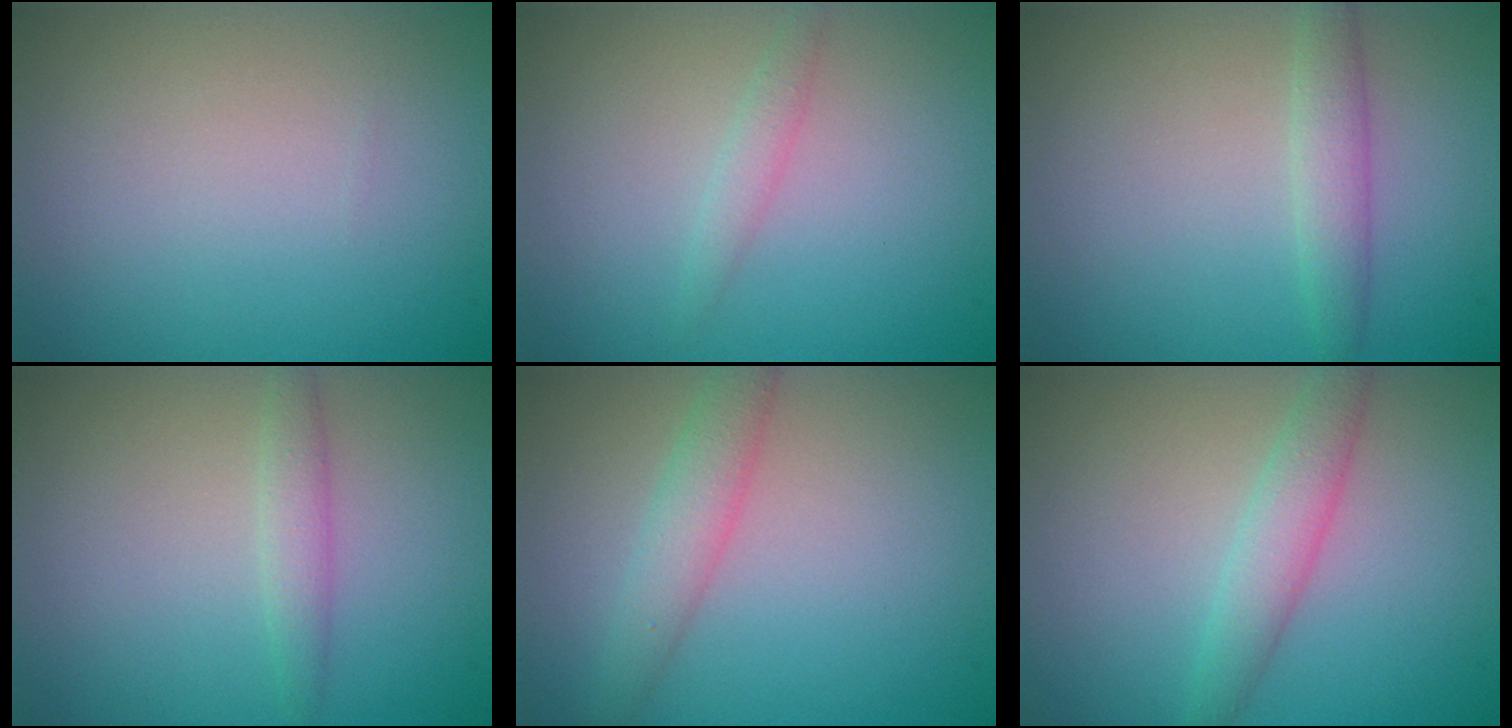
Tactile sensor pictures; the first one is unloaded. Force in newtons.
{"total": 1.2, "press": 1.2, "slide": 0.1}
{"total": 2.1, "press": 2.1, "slide": 0.1}
{"total": 1.7, "press": 1.7, "slide": 0.1}
{"total": 2.7, "press": 2.7, "slide": 0.2}
{"total": 2.7, "press": 2.7, "slide": 0.1}